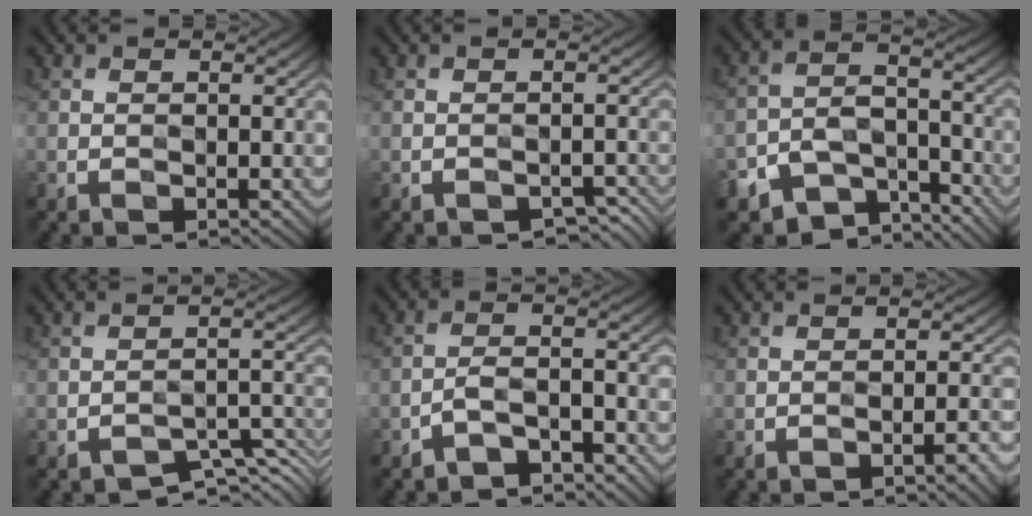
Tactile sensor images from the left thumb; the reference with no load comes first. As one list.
[{"total": 2.0, "force": [-1.6, 0.8, 0.8], "torque": [-0.008, -0.001, -0.016]}, {"total": 9.2, "force": [-7.0, 4.6, 3.9], "torque": [-0.066, -0.012, -0.119]}, {"total": 4.0, "force": [-3.6, 1.0, 1.6], "torque": [-0.018, 0.005, -0.053]}, {"total": 4.2, "force": [-3.4, 1.1, 2.3], "torque": [-0.043, 0.006, -0.070]}, {"total": 2.5, "force": [-1.8, 0.3, 1.8], "torque": [-0.023, 0.013, -0.031]}]